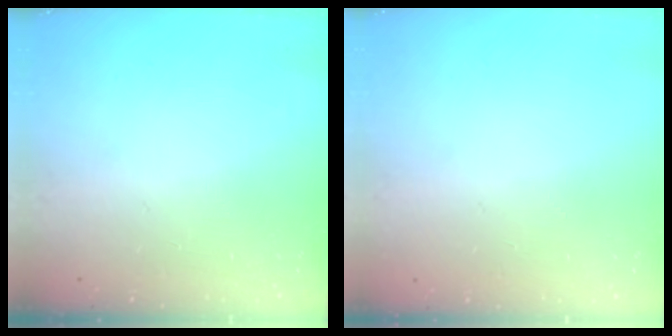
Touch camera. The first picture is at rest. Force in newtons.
{"total": 0.0}